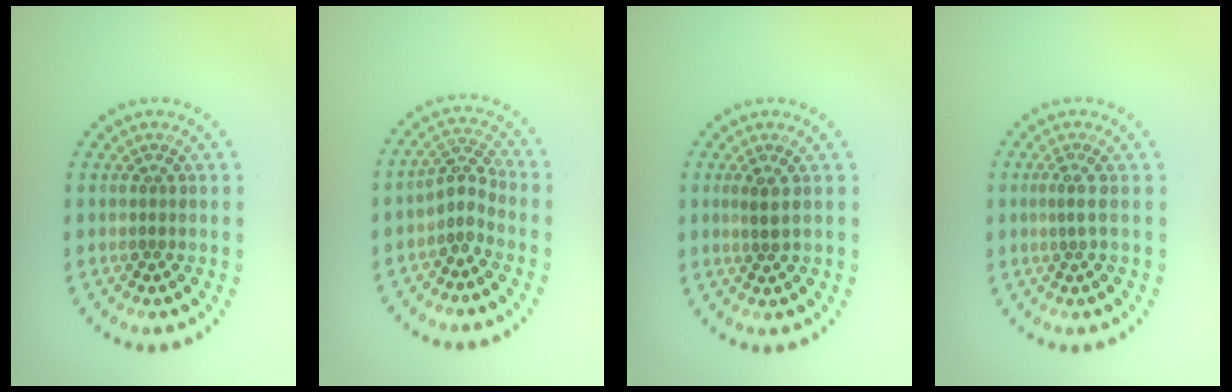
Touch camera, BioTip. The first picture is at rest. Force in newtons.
{"total": 2.0, "press": 1.3, "slide": 1.5}
{"total": 1.3, "press": 1.0, "slide": 0.8}
{"total": 1.1, "press": 0.3, "slide": 1.0}